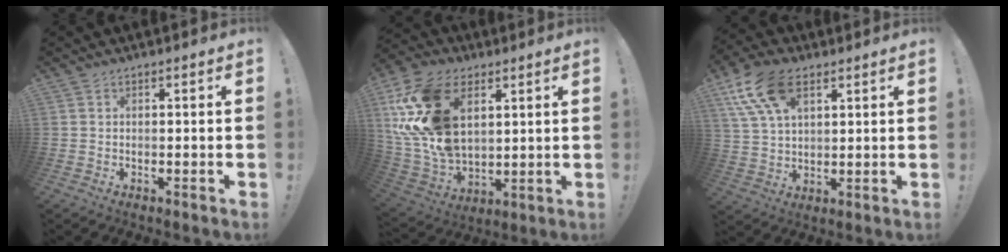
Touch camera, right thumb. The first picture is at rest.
{"total": 22.8, "force": [7.8, 14.9, 15.4], "torque": [-0.311, -0.029, 0.150]}
{"total": 14.2, "force": [6.9, 8.0, 9.5], "torque": [-0.180, -0.016, 0.129]}